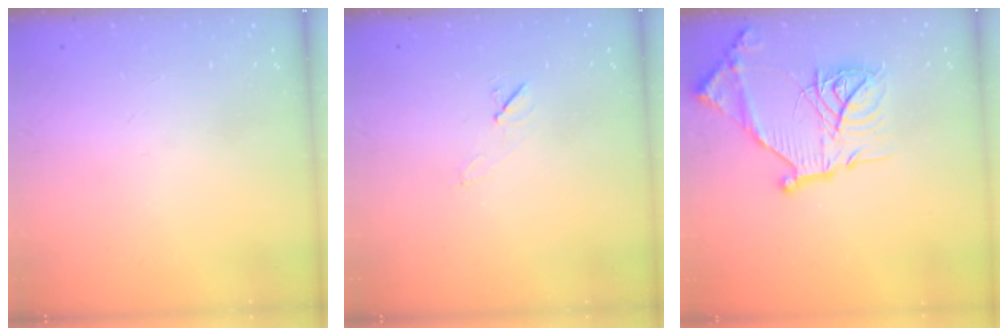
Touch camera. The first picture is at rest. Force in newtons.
{"total": 5.2, "press": 4.7, "slide": 2.1}
{"total": 20.2, "press": 20.1, "slide": 1.9}